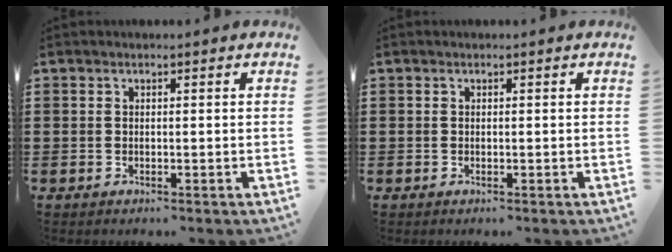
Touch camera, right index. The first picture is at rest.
{"total": 0.0}